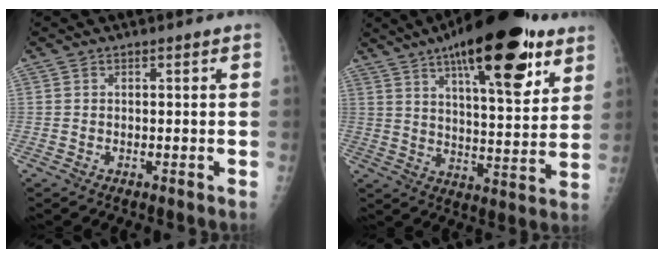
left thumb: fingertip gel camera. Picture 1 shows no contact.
{"total": 23.5, "force": [13.4, 7.5, 17.8], "torque": [-0.243, -0.042, 0.203]}